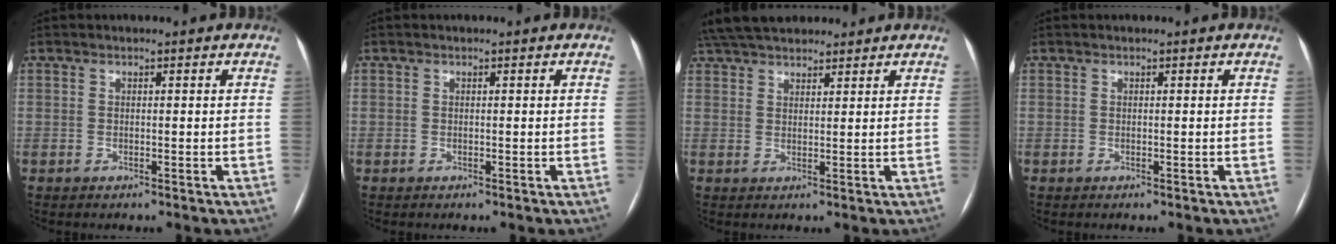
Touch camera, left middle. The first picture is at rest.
{"total": 0.0}
{"total": 11.0, "force": [9.5, 3.6, 4.3], "torque": [-0.071, 0.048, 0.159]}
{"total": 0.0}